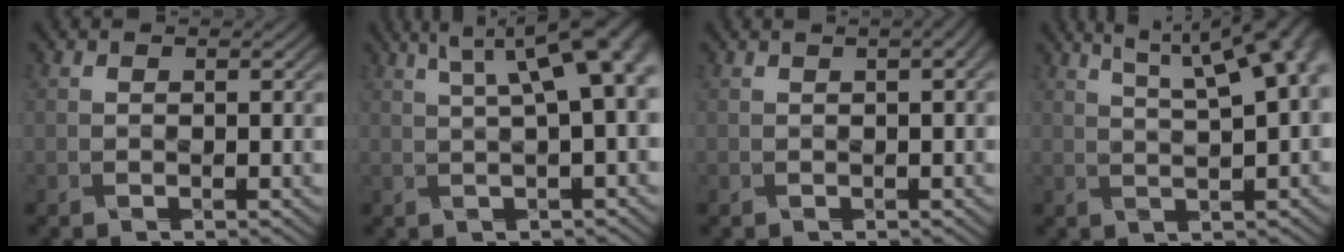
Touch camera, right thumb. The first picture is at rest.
{"total": 8.8, "force": [2.8, 2.5, 8.0], "torque": [-0.103, 0.032, 0.042]}
{"total": 2.8, "force": [1.2, 1.0, 2.4], "torque": [-0.028, 0.009, 0.007]}
{"total": 12.6, "force": [5.5, 4.3, 10.5], "torque": [-0.131, 0.048, 0.067]}